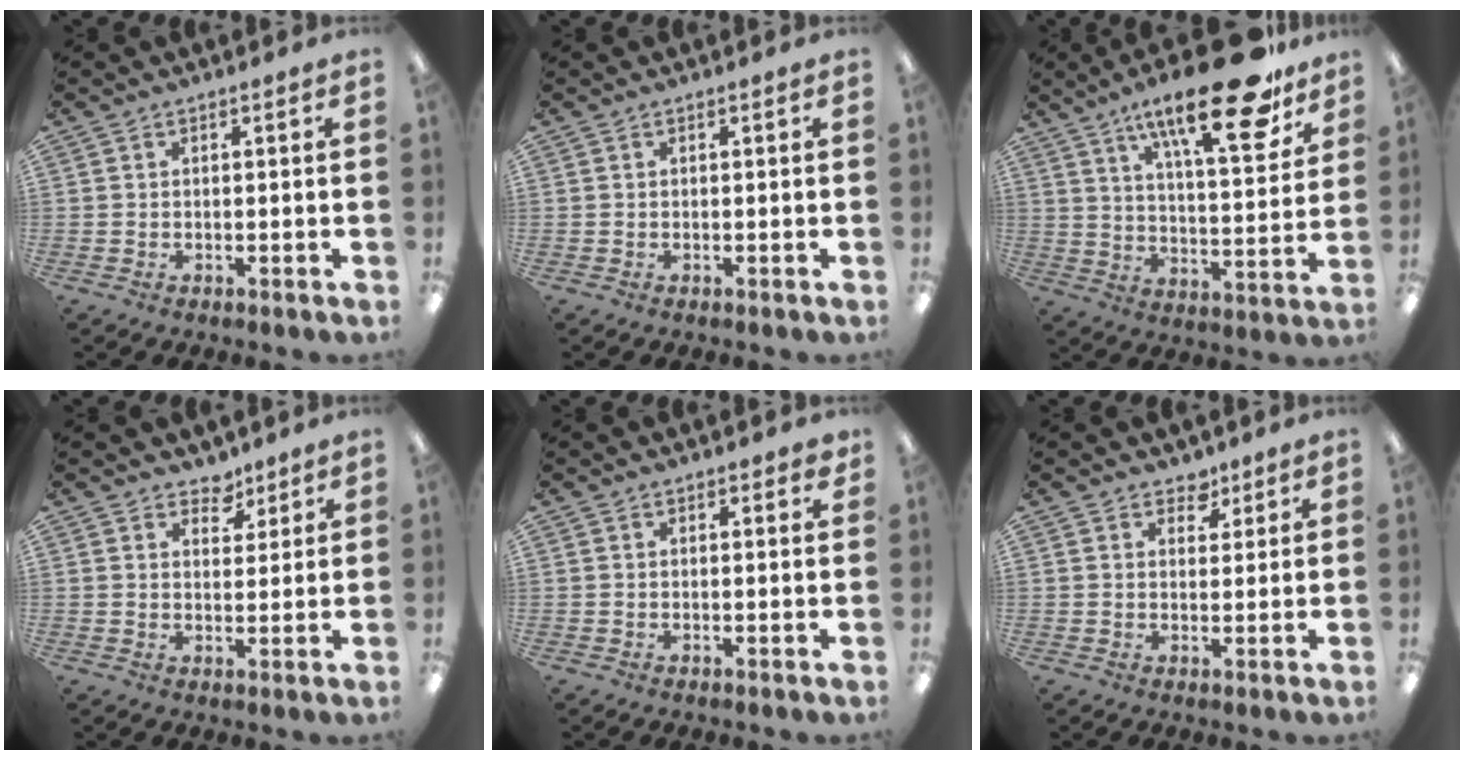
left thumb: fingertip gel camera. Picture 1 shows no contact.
{"total": 0.0}
{"total": 22.9, "force": [14.8, 6.7, 16.1], "torque": [-0.244, -0.084, 0.236]}
{"total": 4.9, "force": [3.9, 2.9, 0.9], "torque": [0.002, -0.024, 0.067]}
{"total": 1.5, "force": [1.3, 0.6, 0.5], "torque": [0.005, -0.006, 0.021]}
{"total": 3.9, "force": [2.9, 2.4, 0.8], "torque": [-0.001, -0.015, 0.050]}